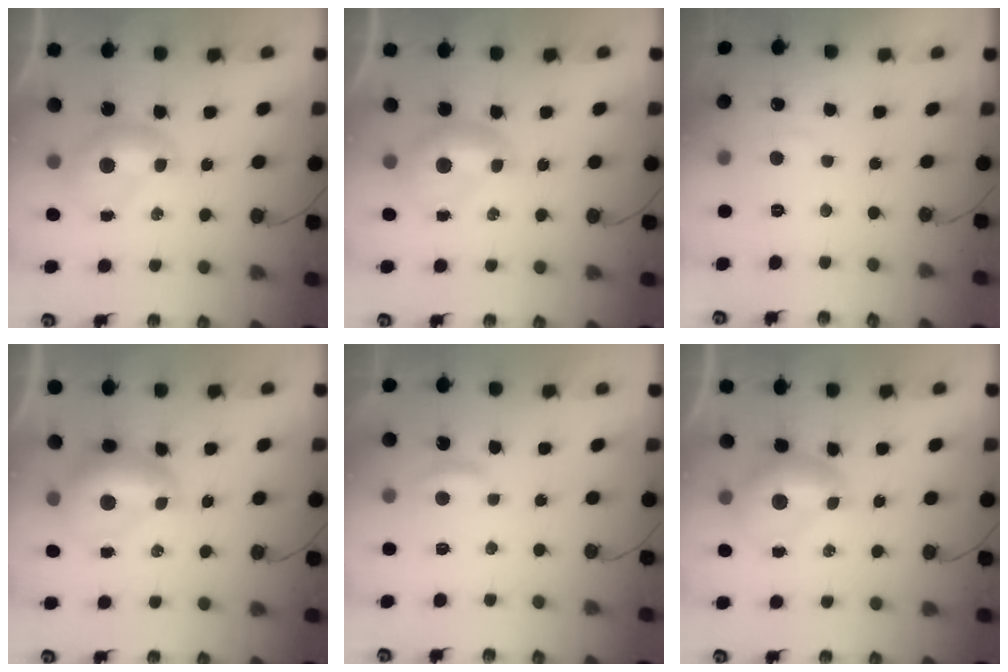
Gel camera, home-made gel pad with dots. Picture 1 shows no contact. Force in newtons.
{"total": 0.0}
{"total": 1.8, "press": 1.7, "slide": 0.6}
{"total": 1.7, "press": 1.6, "slide": 0.5}
{"total": 1.4, "press": 1.3, "slide": 0.5}
{"total": 0.6, "press": 0.1, "slide": 0.6}